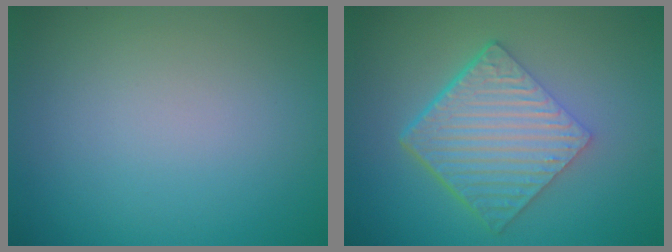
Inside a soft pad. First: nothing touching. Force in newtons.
{"total": 6.5, "press": 4.4, "slide": 4.7}